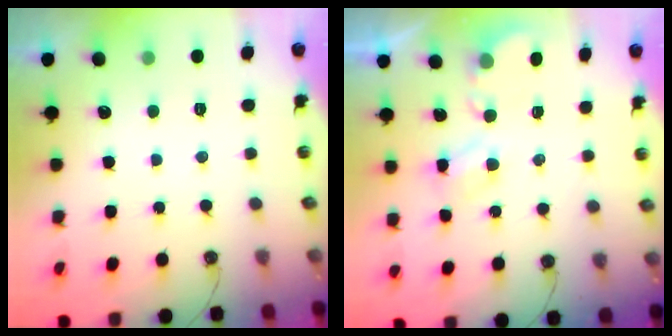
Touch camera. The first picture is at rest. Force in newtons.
{"total": 3.9, "press": 3.8, "slide": 0.6}